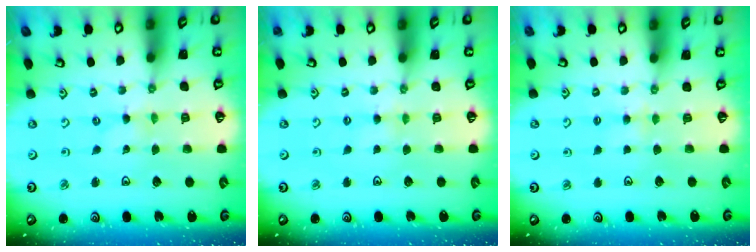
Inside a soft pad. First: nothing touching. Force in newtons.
{"total": 2.5, "press": 2.5, "slide": 0.3}
{"total": 3.4, "press": 3.4, "slide": 0.5}